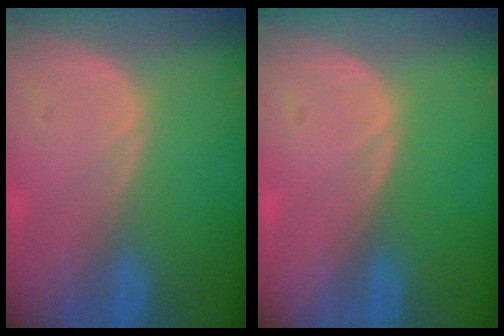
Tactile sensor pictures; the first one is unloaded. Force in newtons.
{"total": 0.0}